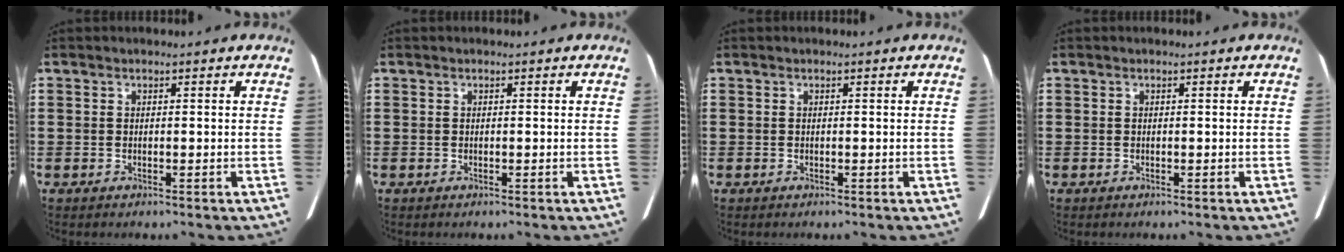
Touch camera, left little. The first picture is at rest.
{"total": 0.0}
{"total": 0.0}
{"total": 0.0}